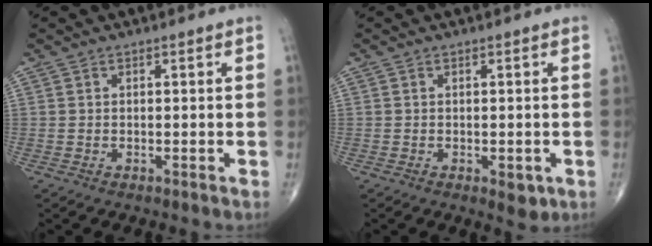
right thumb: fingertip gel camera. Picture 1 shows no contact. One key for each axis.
{"total": 2.9, "fx": -1.0, "fy": 1.4, "fz": 2.4, "tx": -0.021, "ty": -0.003, "tz": -0.007}